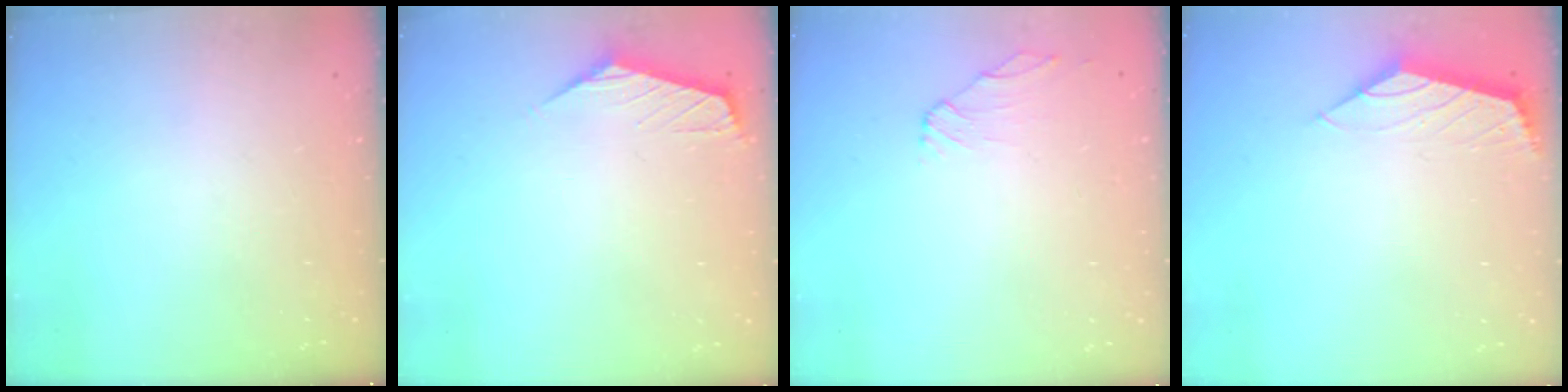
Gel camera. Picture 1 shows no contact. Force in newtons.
{"total": 0.8, "press": 0.7, "slide": 0.4}
{"total": 0.6, "press": 0.5, "slide": 0.3}
{"total": 1.6, "press": 1.6, "slide": 0.2}